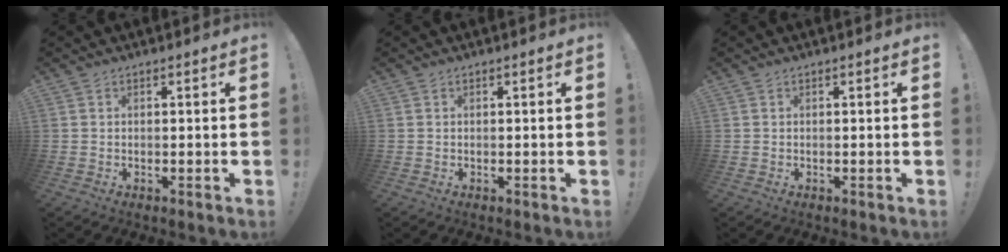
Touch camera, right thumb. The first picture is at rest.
{"total": 0.0}
{"total": 0.0}